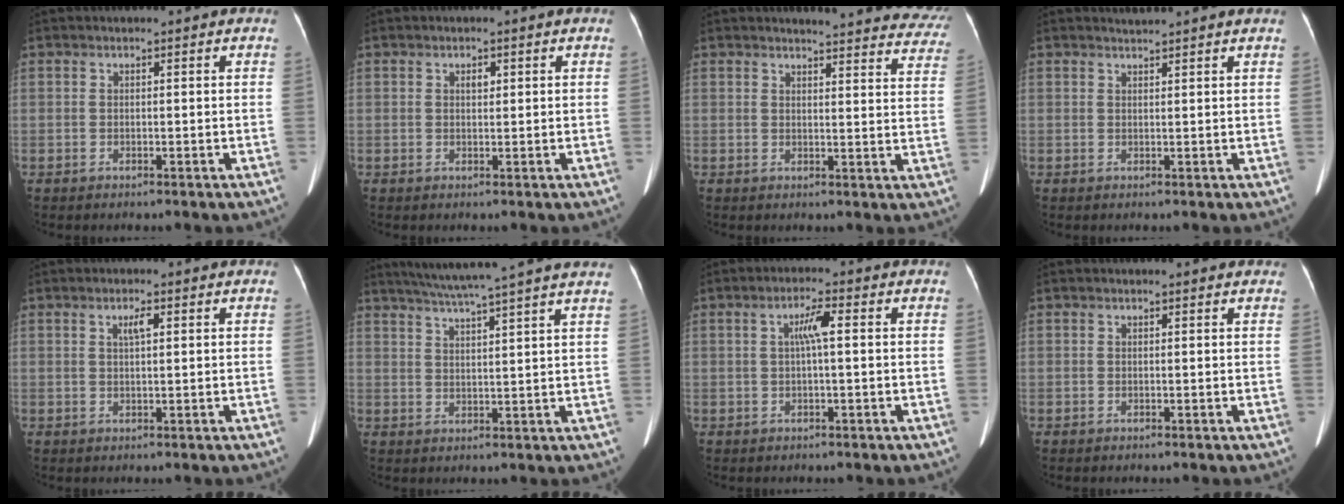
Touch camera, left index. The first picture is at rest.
{"total": 1.1, "force": [0.5, 0.6, 0.8], "torque": [-0.017, 0.000, 0.009]}
{"total": 20.7, "force": [19.6, 3.4, 5.5], "torque": [-0.047, -0.071, 0.202]}
{"total": 1.8, "force": [1.7, -0.6, 0.2], "torque": [-0.010, 0.004, 0.028]}
{"total": 2.1, "force": [0.8, 0.3, 1.9], "torque": [-0.039, 0.003, 0.016]}
{"total": 14.8, "force": [12.6, -1.6, 7.6], "torque": [-0.129, 0.007, 0.163]}
{"total": 3.4, "force": [0.5, 0.3, 3.3], "torque": [-0.067, 0.009, 0.009]}
{"total": 1.0, "force": [0.9, 0.2, 0.2], "torque": [-0.007, 0.002, 0.000]}